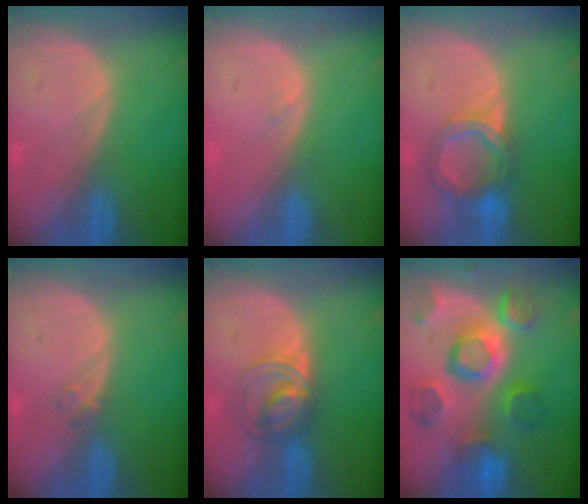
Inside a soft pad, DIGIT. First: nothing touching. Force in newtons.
{"total": 0.7, "press": 0.6, "slide": 0.3}
{"total": 6.5, "press": 5.7, "slide": 3.1}
{"total": 1.0, "press": 1.0, "slide": 0.2}
{"total": 5.5, "press": 5.5, "slide": 0.6}
{"total": 12.0, "press": 10.3, "slide": 6.2}